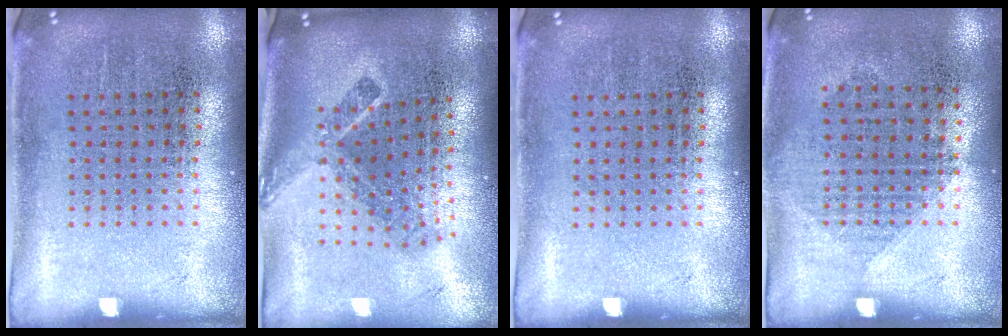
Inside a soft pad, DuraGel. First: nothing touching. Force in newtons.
{"total": 2.2, "press": 1.5, "slide": 1.7}
{"total": 0.0}
{"total": 1.0, "press": 0.9, "slide": 0.5}